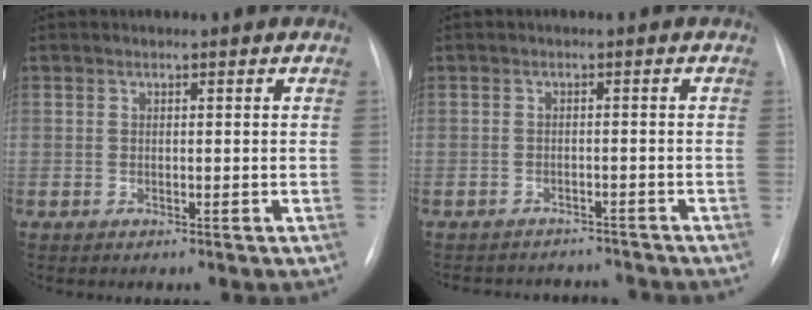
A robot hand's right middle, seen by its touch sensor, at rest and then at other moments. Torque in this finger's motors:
{"motor_torque": [0.09, -0.11, -0.01, 0.00]}